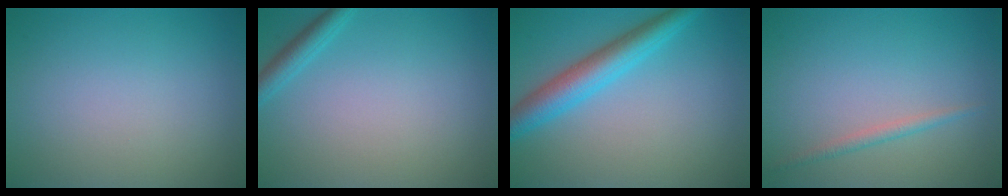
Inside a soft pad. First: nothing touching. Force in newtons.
{"total": 1.9, "press": 1.9, "slide": 0.1}
{"total": 4.7, "press": 4.7, "slide": 0.1}
{"total": 1.2, "press": 1.2, "slide": 0.0}